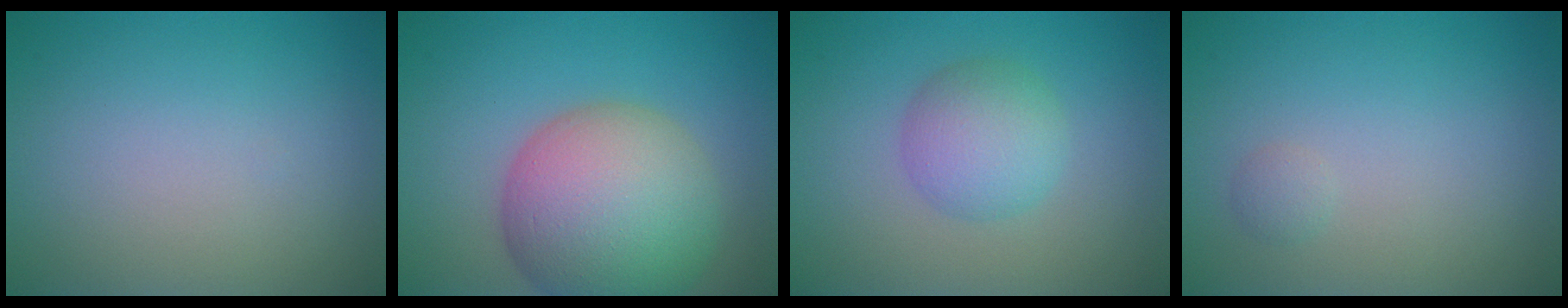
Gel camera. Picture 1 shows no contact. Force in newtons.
{"total": 11.3, "press": 11.3, "slide": 0.8}
{"total": 3.9, "press": 3.9, "slide": 0.1}
{"total": 0.7, "press": 0.7, "slide": 0.0}